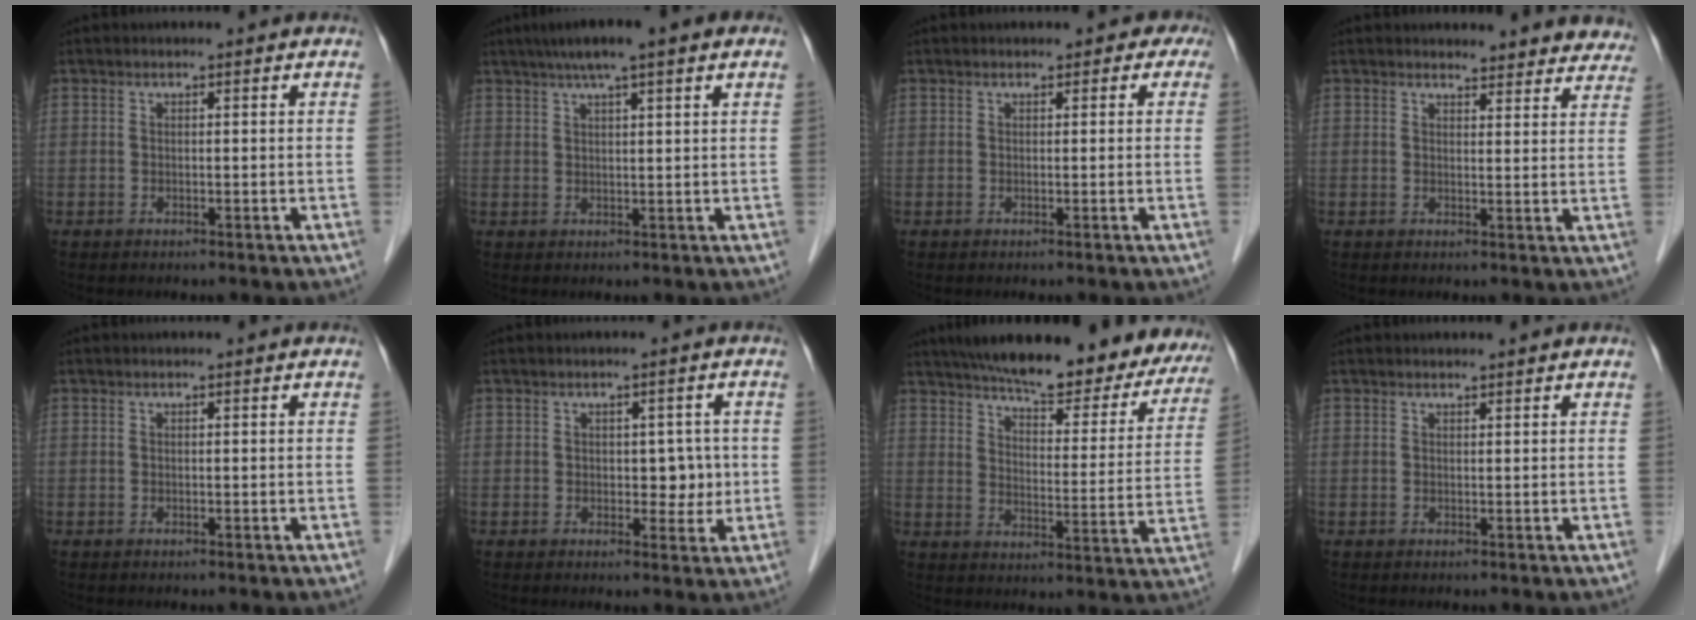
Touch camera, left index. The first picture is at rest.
{"total": 7.8, "force": [5.4, 0.3, 5.6], "torque": [-0.086, 0.036, 0.082]}
{"total": 2.0, "force": [1.0, 1.6, 0.6], "torque": [0.010, 0.006, 0.002]}
{"total": 10.4, "force": [10.0, 3.0, 0.7], "torque": [0.042, -0.015, 0.078]}
{"total": 0.0}
{"total": 3.1, "force": [0.1, 2.2, 2.3], "torque": [-0.020, 0.001, 0.004]}
{"total": 26.1, "force": [22.6, 6.2, 11.6], "torque": [-0.168, -0.028, 0.278]}
{"total": 1.2, "force": [1.2, 0.0, 0.1], "torque": [-0.010, 0.006, 0.019]}